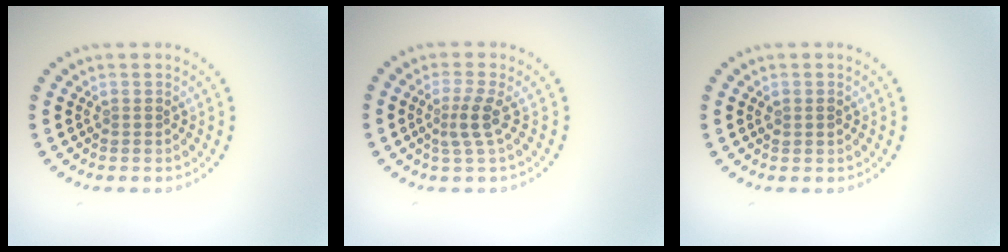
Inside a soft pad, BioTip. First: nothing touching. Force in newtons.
{"total": 2.3, "press": 1.6, "slide": 1.5}
{"total": 0.7, "press": 0.7, "slide": 0.3}